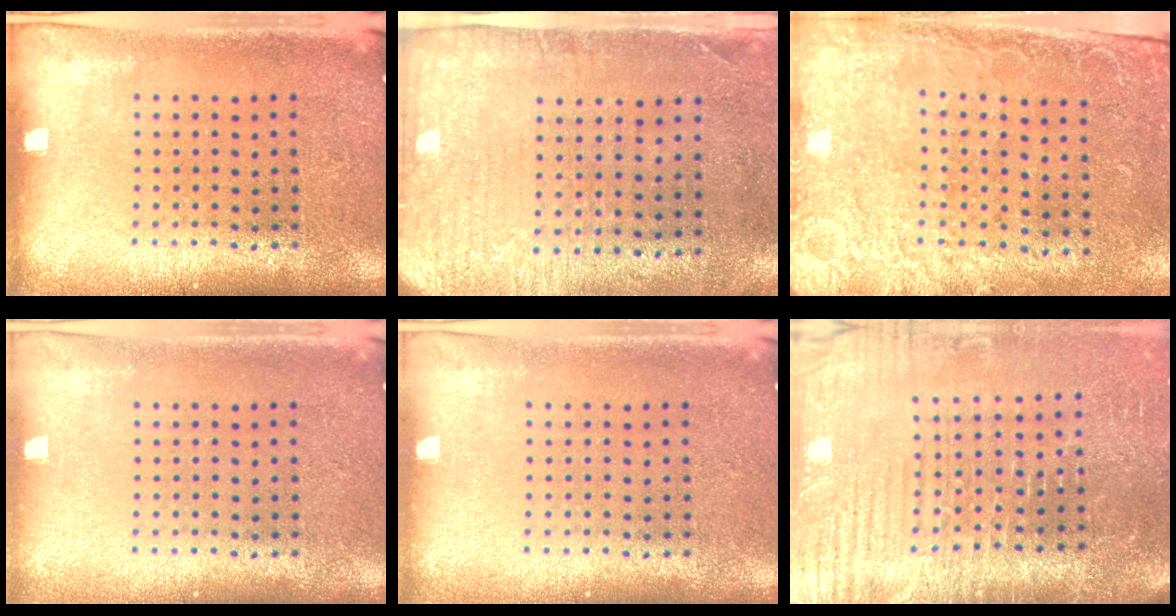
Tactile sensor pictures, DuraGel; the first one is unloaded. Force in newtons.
{"total": 2.9, "press": 2.3, "slide": 1.7}
{"total": 2.6, "press": 2.2, "slide": 1.4}
{"total": 0.0}
{"total": 0.0}
{"total": 4.5, "press": 4.1, "slide": 1.7}